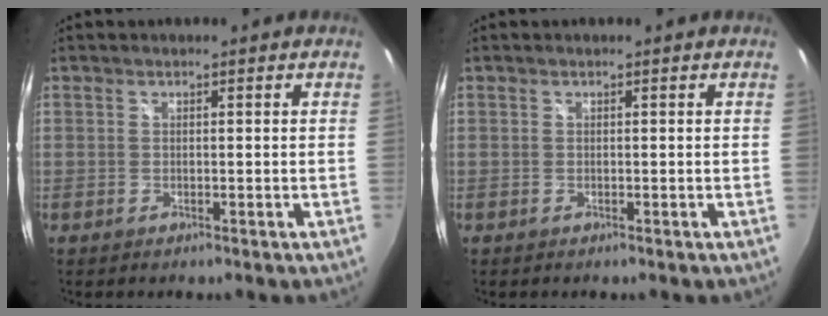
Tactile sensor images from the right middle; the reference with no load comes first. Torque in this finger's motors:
{"motor_torque": [0.00, 0.00, 0.00, 0.01]}